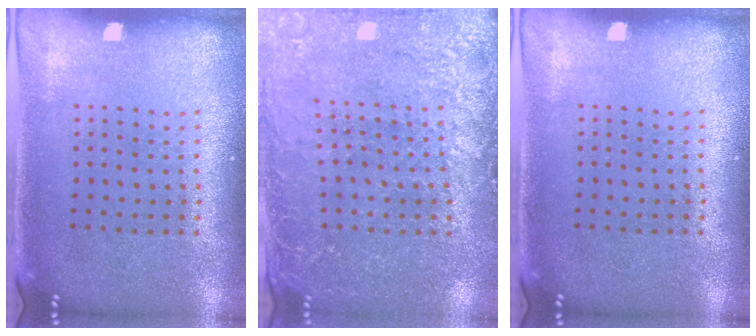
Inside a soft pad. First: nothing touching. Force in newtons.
{"total": 2.7, "press": 2.7, "slide": 0.5}
{"total": 0.0}